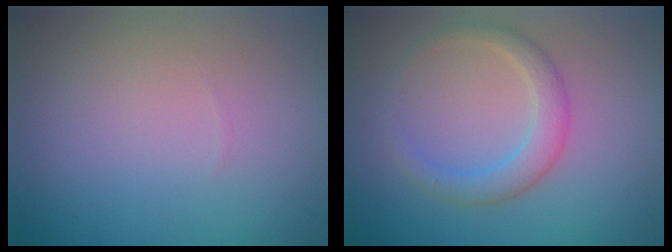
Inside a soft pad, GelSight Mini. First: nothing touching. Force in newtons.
{"total": 2.7, "press": 2.6, "slide": 0.2}